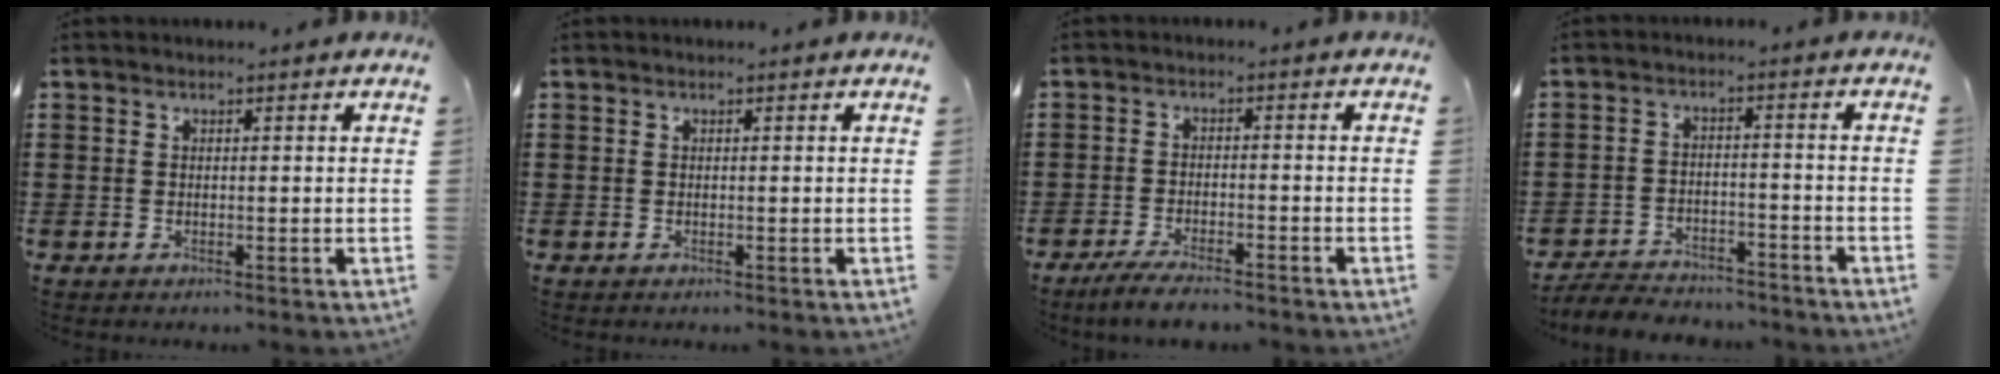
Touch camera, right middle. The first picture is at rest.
{"total": 0.0}
{"total": 3.6, "force": [-3.2, 0.2, 1.6], "torque": [-0.043, -0.006, -0.066]}
{"total": 4.6, "force": [-4.5, 0.7, 0.3], "torque": [-0.015, 0.005, -0.095]}